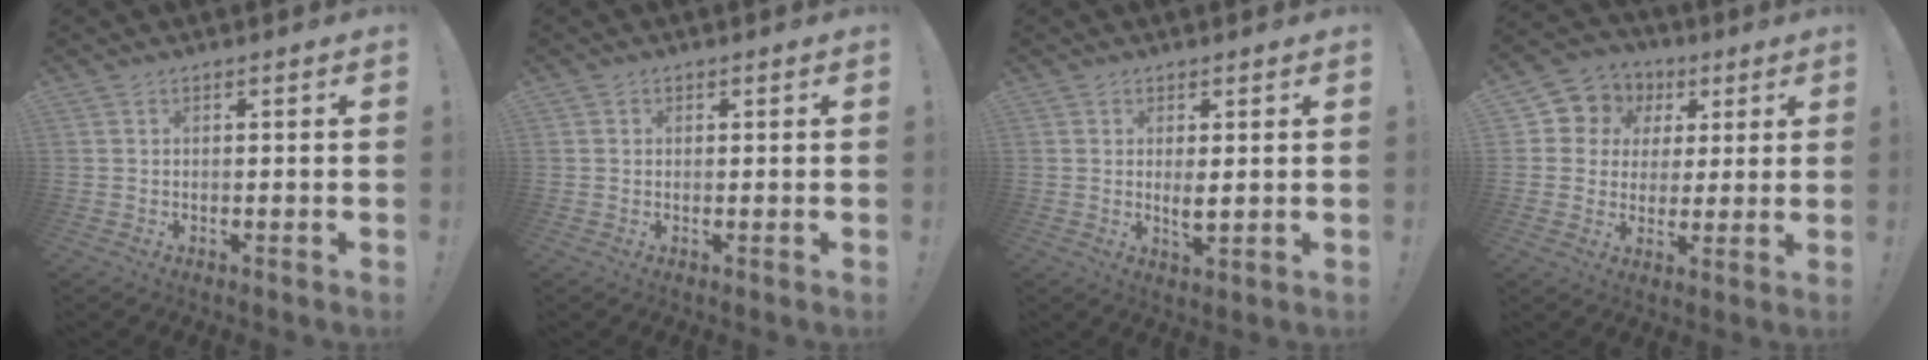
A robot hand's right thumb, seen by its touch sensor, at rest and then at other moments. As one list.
[{"total": 0.7, "force": [0.3, 0.7, 0.1], "torque": [0.006, -0.001, 0.003]}, {"total": 3.2, "force": [0.8, 0.9, 3.0], "torque": [-0.034, -0.013, 0.010]}, {"total": 8.3, "force": [2.2, 7.7, 2.2], "torque": [-0.032, -0.016, 0.048]}]